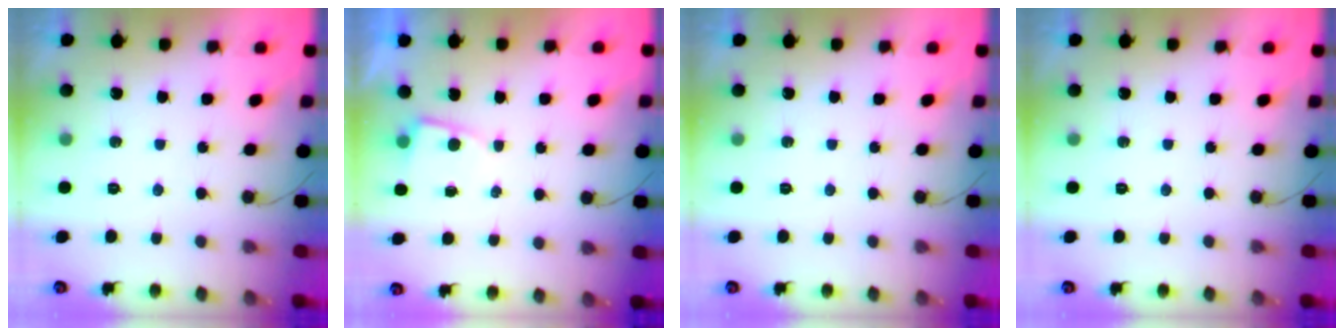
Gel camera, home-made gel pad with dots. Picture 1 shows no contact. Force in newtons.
{"total": 2.5, "press": 2.4, "slide": 0.4}
{"total": 0.0}
{"total": 0.0}